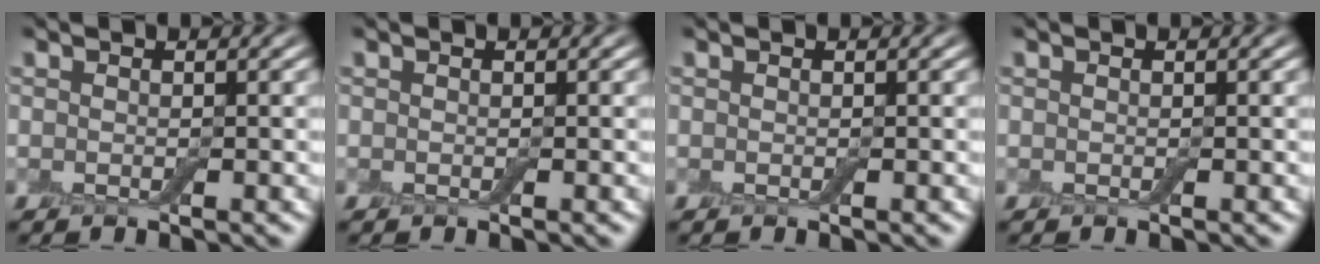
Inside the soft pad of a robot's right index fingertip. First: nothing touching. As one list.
[{"total": 0.0}, {"total": 0.0}, {"total": 0.0}]